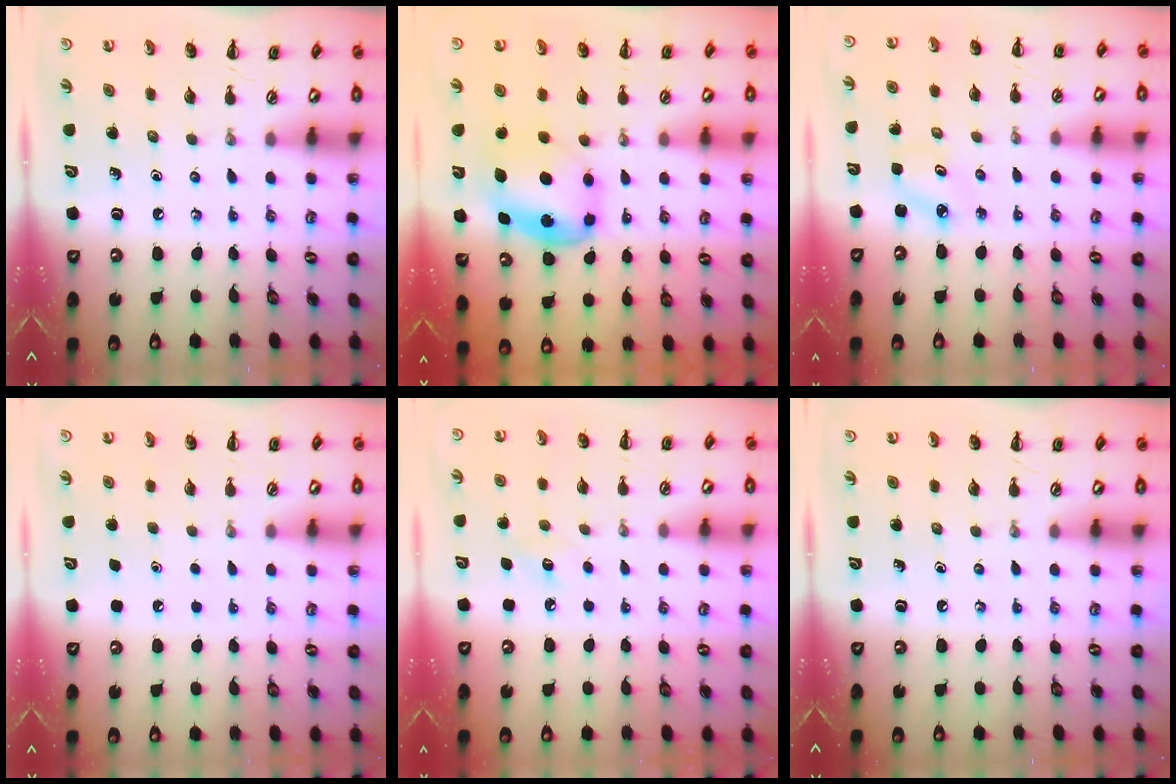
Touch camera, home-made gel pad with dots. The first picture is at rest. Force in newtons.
{"total": 6.0, "press": 5.9, "slide": 0.8}
{"total": 2.5, "press": 2.4, "slide": 0.5}
{"total": 1.8, "press": 1.8, "slide": 0.1}
{"total": 5.8, "press": 5.6, "slide": 1.3}
{"total": 0.0}